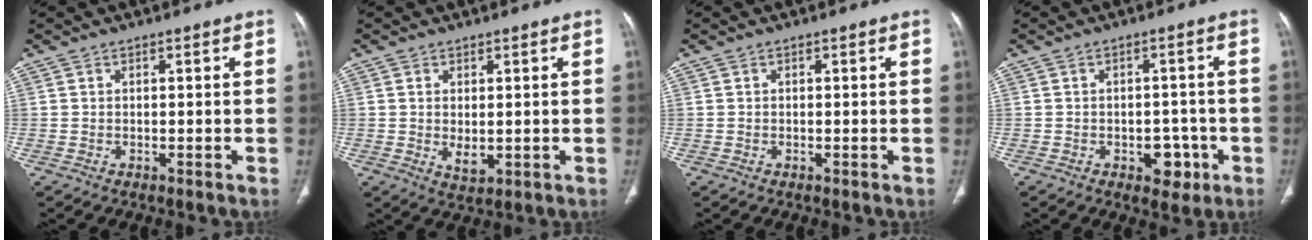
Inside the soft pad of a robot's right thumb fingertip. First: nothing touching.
{"total": 3.4, "force": [-0.1, 1.9, 2.9], "torque": [-0.046, -0.010, 0.007]}
{"total": 0.0}
{"total": 5.3, "force": [-2.1, 3.6, 3.3], "torque": [-0.016, 0.016, -0.022]}